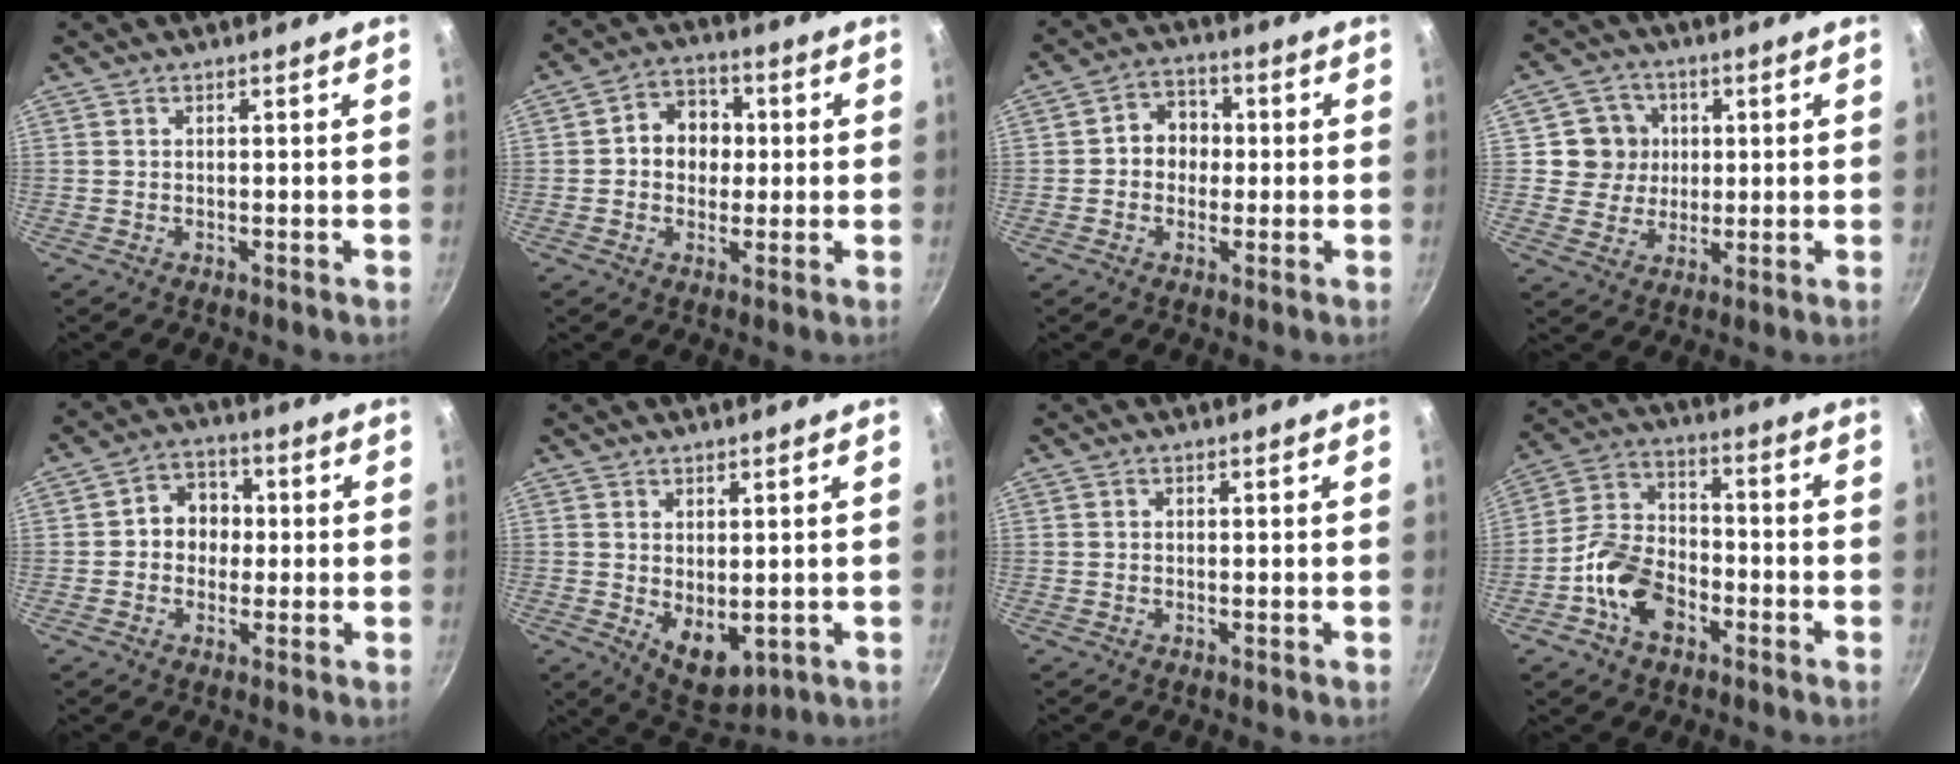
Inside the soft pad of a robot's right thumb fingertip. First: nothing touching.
{"total": 8.7, "force": [0.5, 7.3, 4.8], "torque": [-0.033, 0.014, -0.004]}
{"total": 6.8, "force": [0.0, 5.8, 3.5], "torque": [-0.015, 0.015, -0.011]}
{"total": 8.0, "force": [1.4, 7.6, 1.8], "torque": [0.008, 0.004, 0.018]}
{"total": 7.5, "force": [0.1, 6.5, 3.8], "torque": [-0.018, 0.016, -0.010]}
{"total": 7.2, "force": [-0.1, 4.5, 5.6], "torque": [-0.062, -0.017, 0.018]}
{"total": 0.6, "force": [0.0, 0.6, 0.2], "torque": [-0.002, 0.003, -0.001]}
{"total": 12.3, "force": [-5.2, 8.3, 7.5], "torque": [-0.120, 0.044, -0.110]}